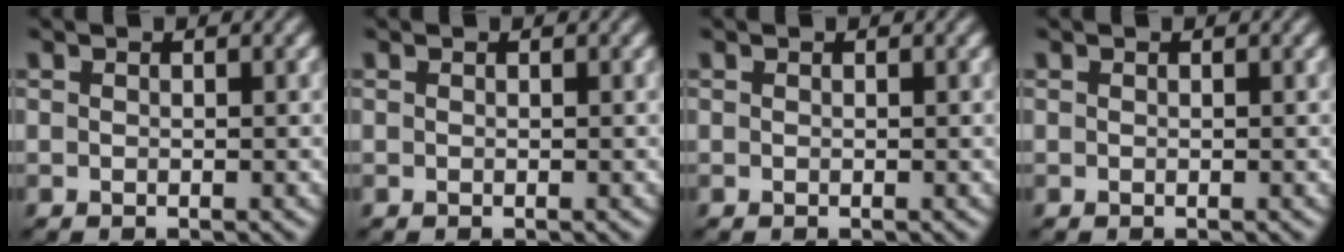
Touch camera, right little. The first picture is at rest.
{"total": 0.0}
{"total": 0.0}
{"total": 0.0}